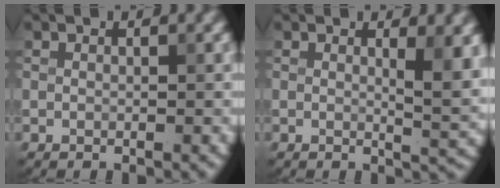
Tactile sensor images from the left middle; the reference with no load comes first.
{"total": 3.6, "force": [1.1, 0.9, 3.3], "torque": [-0.041, -0.009, 0.019]}